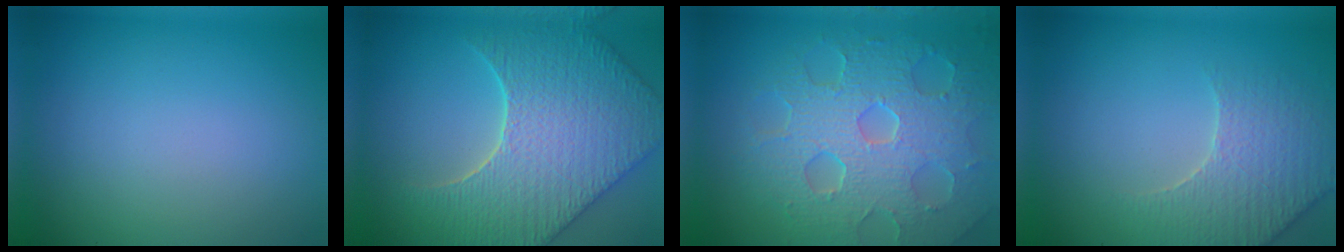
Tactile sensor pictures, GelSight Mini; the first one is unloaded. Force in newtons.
{"total": 8.1, "press": 6.9, "slide": 4.2}
{"total": 8.6, "press": 6.1, "slide": 6.0}
{"total": 4.4, "press": 4.2, "slide": 1.1}